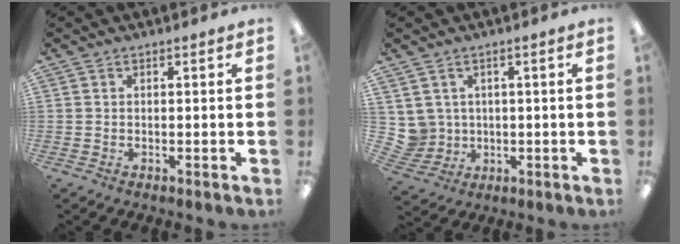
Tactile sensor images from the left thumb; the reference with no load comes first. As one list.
[{"total": 5.1, "force": [1.9, 4.7, 0.4], "torque": [-0.027, -0.006, 0.040]}]